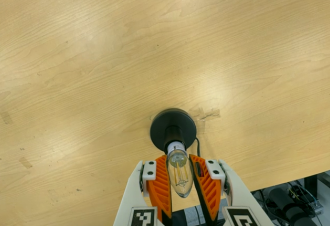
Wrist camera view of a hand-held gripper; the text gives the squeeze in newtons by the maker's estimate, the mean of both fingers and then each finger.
{"total": 12.4, "left": 12.0, "right": 12.7}